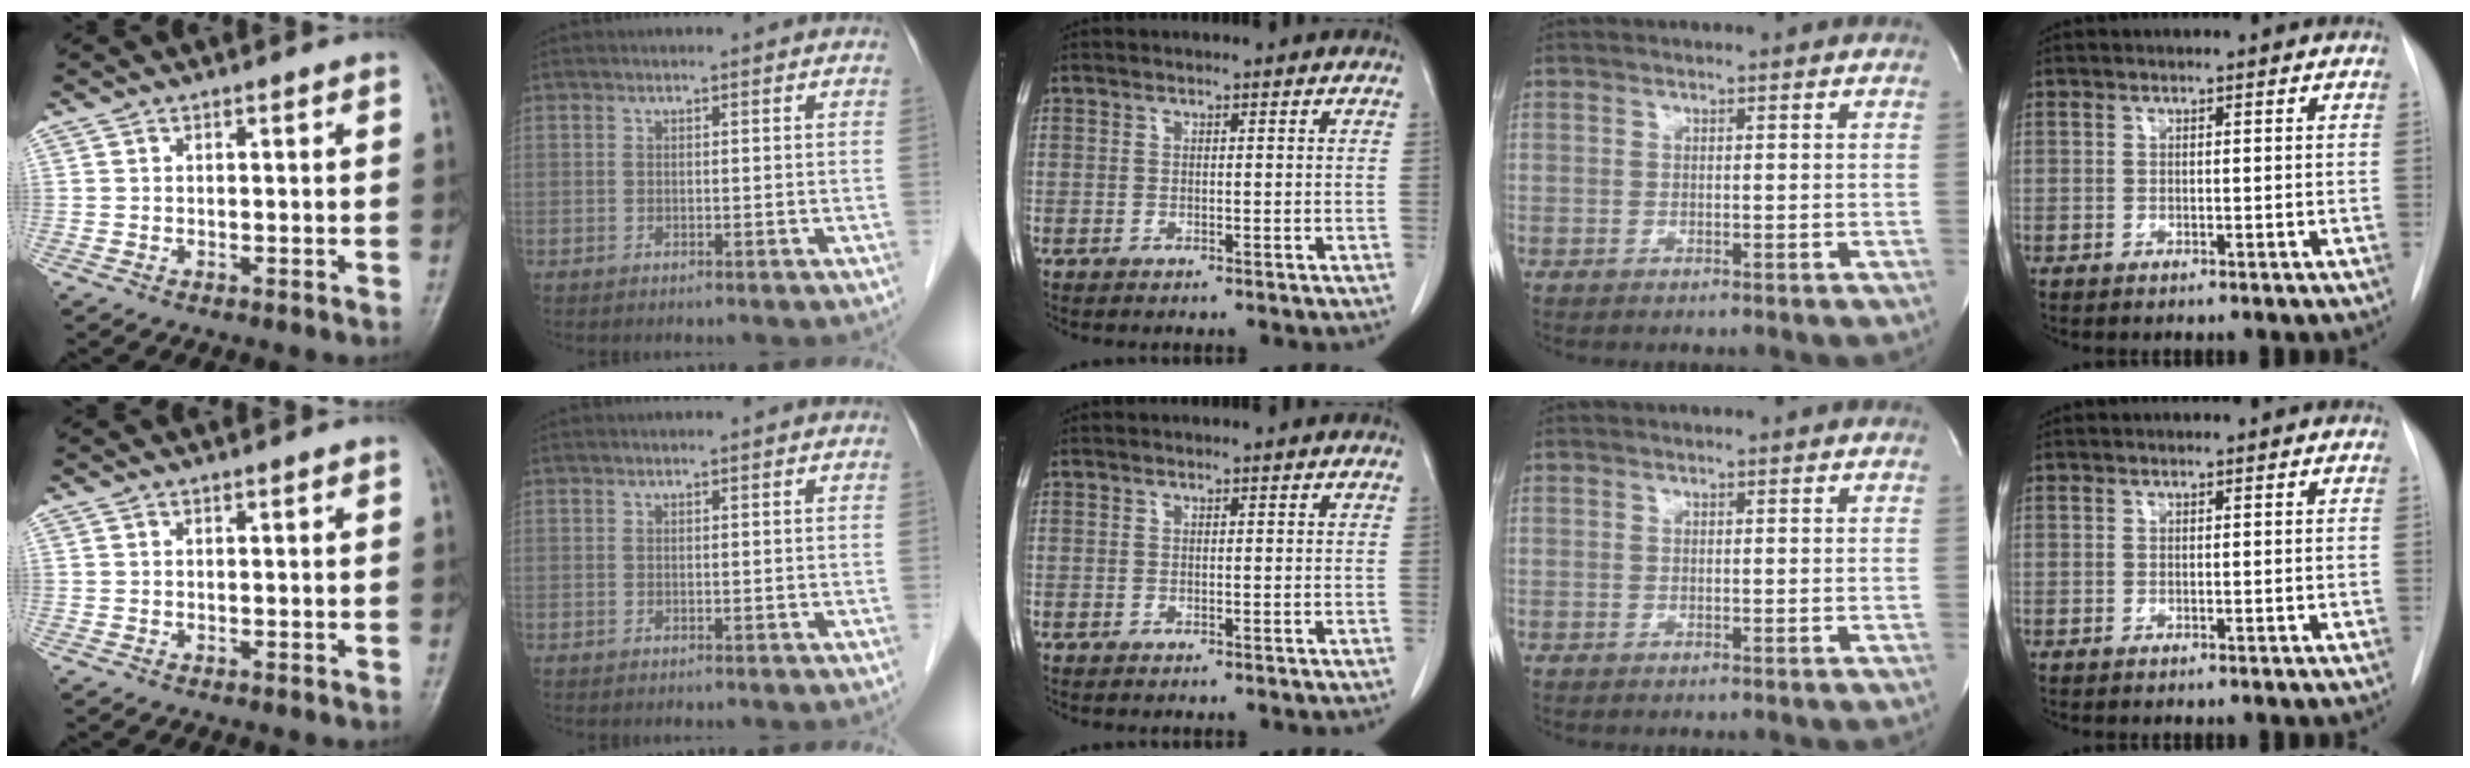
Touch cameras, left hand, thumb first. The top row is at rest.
{}